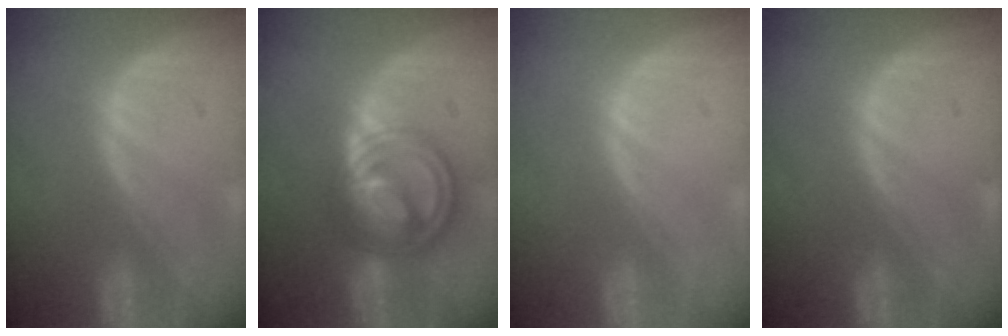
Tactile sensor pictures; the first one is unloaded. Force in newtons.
{"total": 8.7, "press": 8.7, "slide": 0.6}
{"total": 0.0}
{"total": 0.0}